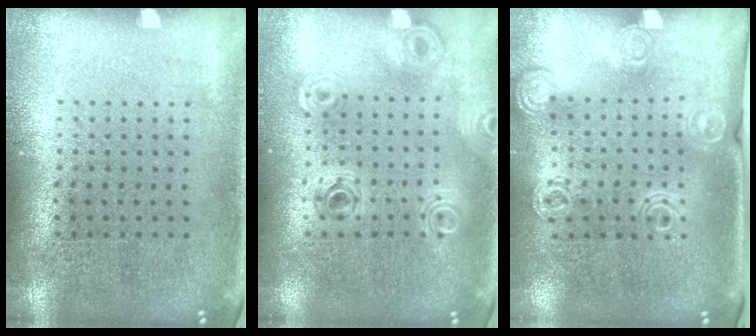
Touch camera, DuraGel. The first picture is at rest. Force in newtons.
{"total": 0.8, "press": 0.8, "slide": 0.2}
{"total": 1.3, "press": 1.3, "slide": 0.3}